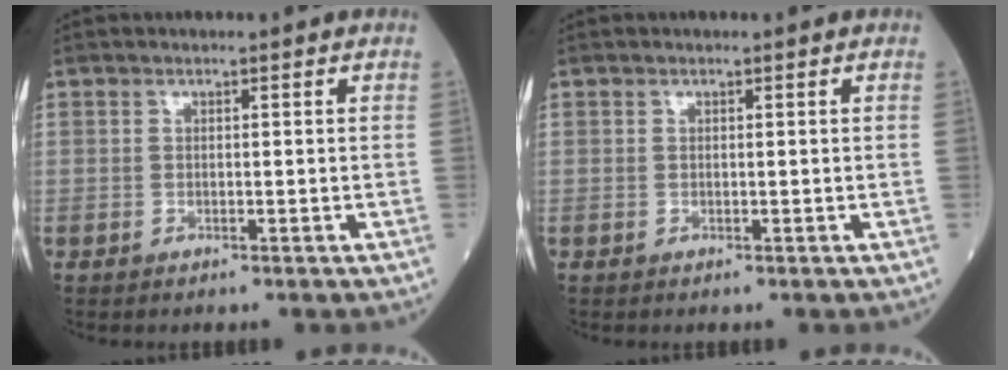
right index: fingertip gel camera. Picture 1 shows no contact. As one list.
[{"total": 0.0}]